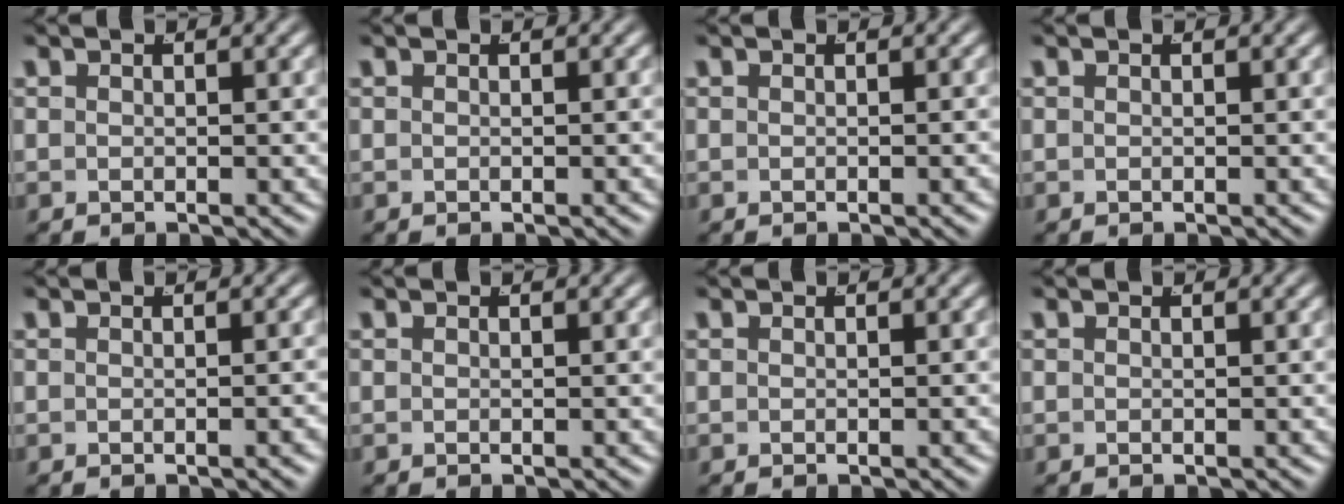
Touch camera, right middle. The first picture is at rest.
{"total": 0.0}
{"total": 0.0}
{"total": 0.0}
{"total": 0.6, "force": [-0.4, -0.3, 0.3], "torque": [-0.005, 0.005, -0.007]}
{"total": 0.0}
{"total": 0.0}
{"total": 0.0}